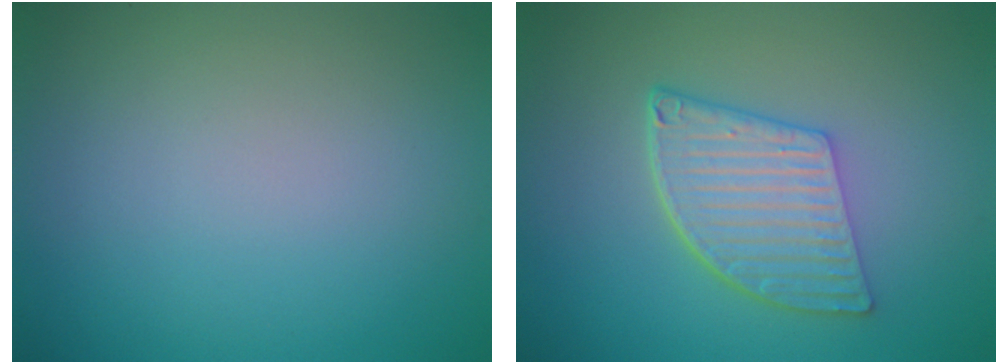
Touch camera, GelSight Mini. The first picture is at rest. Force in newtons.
{"total": 5.7, "press": 4.2, "slide": 3.9}